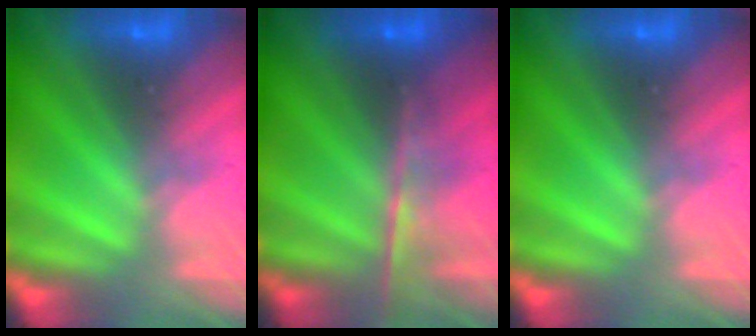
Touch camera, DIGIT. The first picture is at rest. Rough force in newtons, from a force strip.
{"total": 8.4}
{"total": 0.0}